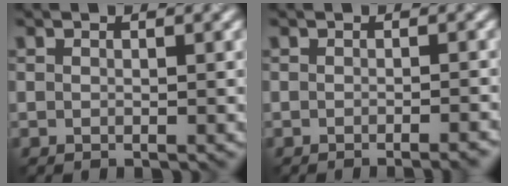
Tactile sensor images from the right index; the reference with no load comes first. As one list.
[{"total": 3.2, "force": [-2.2, 0.9, 2.1], "torque": [-0.011, 0.011, -0.027]}]